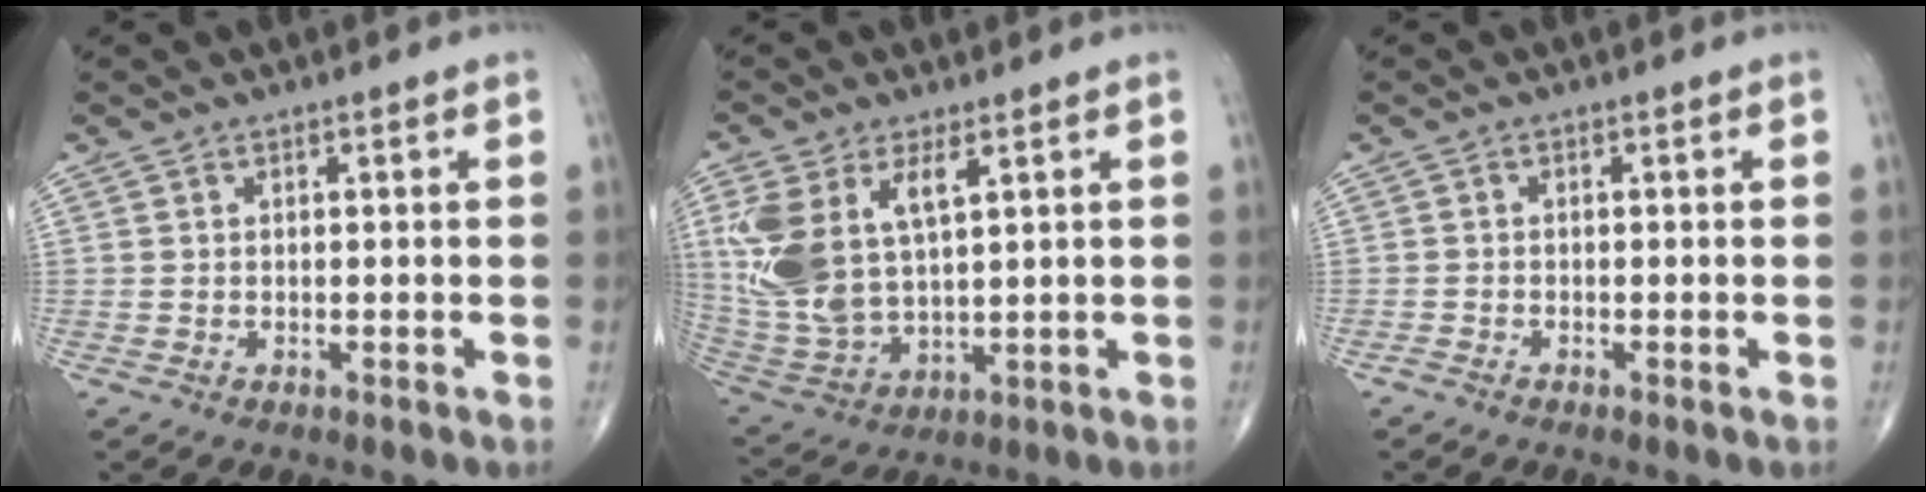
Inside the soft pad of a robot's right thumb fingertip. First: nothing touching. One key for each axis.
{"total": 14.7, "fx": 4.8, "fy": 7.5, "fz": 11.7, "tx": -0.246, "ty": -0.011, "tz": 0.109}
{"total": 0.7, "fx": -0.6, "fy": 0.2, "fz": 0.4, "tx": -0.012, "ty": -0.003, "tz": -0.016}